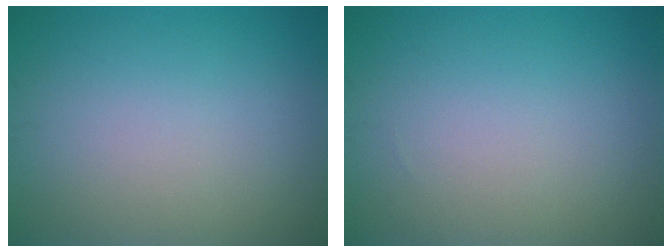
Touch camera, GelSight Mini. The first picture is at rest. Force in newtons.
{"total": 0.0}